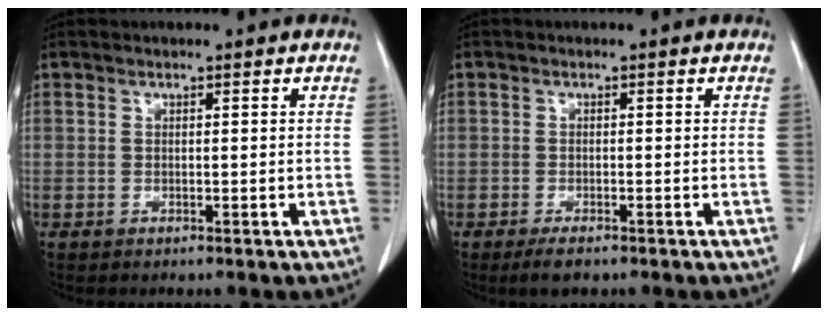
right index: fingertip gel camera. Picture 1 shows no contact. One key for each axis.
{"total": 2.4, "fx": -1.7, "fy": 1.0, "fz": 1.4, "tx": -0.029, "ty": -0.003, "tz": -0.023}